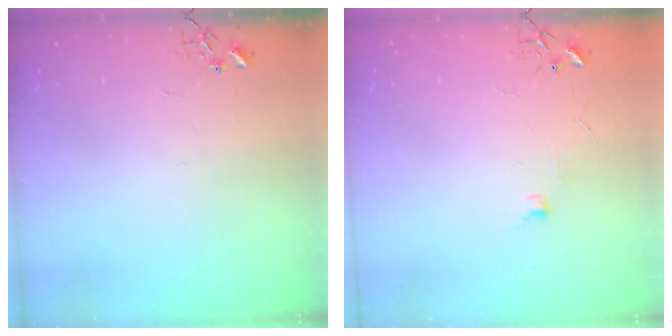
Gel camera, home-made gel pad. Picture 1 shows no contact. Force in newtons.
{"total": 5.6, "press": 5.6, "slide": 0.7}